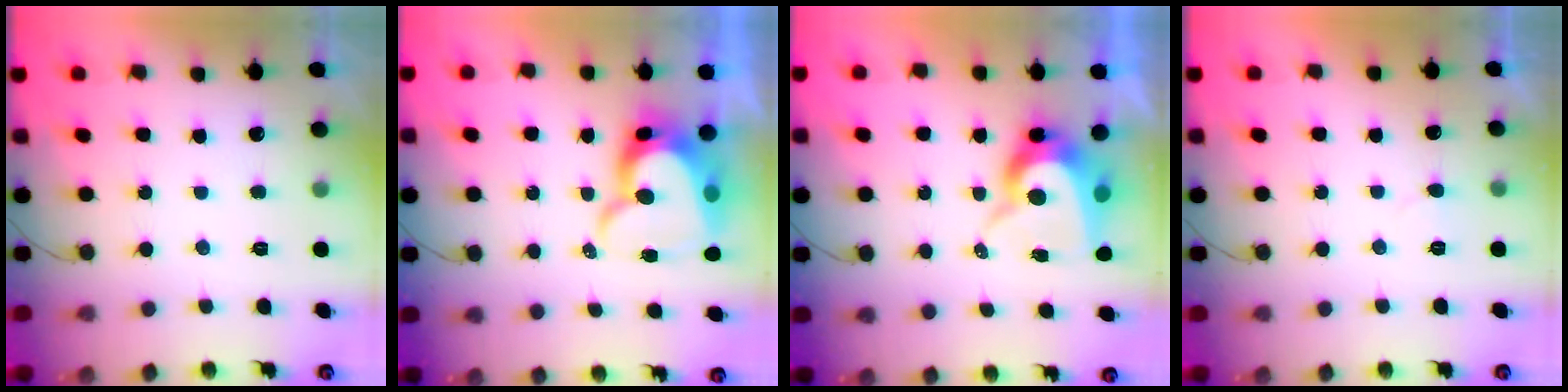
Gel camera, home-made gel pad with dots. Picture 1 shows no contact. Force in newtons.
{"total": 14.7, "press": 14.6, "slide": 1.4}
{"total": 10.8, "press": 10.7, "slide": 0.8}
{"total": 4.7, "press": 4.7, "slide": 0.2}